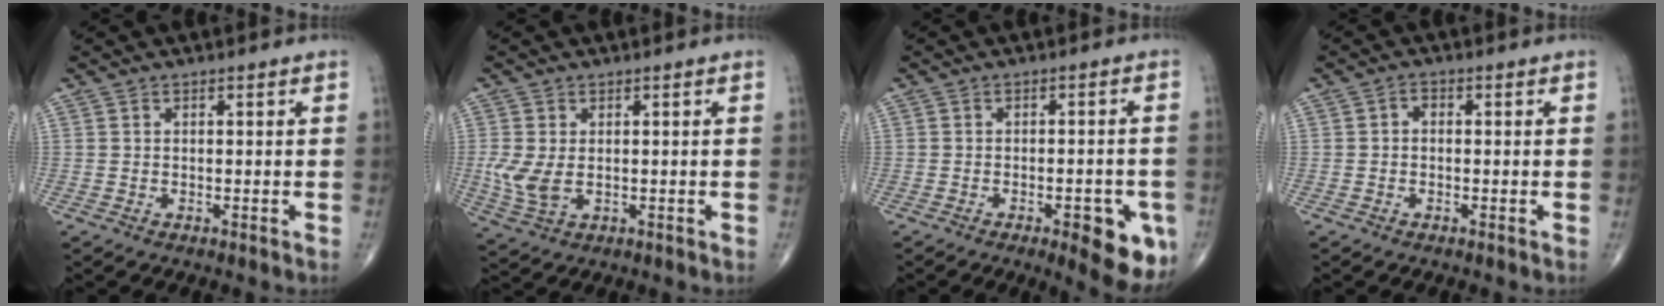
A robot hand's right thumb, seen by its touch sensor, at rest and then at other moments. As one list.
[{"total": 5.5, "force": [-0.1, 3.4, 4.3], "torque": [-0.102, -0.012, 0.005]}, {"total": 10.3, "force": [-4.3, 3.6, 8.6], "torque": [-0.085, 0.008, -0.047]}, {"total": 1.5, "force": [-0.1, 1.1, 1.0], "torque": [-0.009, 0.007, -0.007]}]